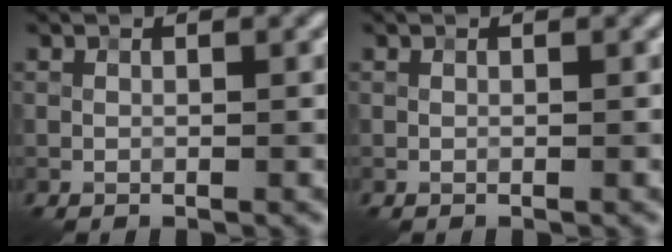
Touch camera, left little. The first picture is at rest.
{"total": 0.0}